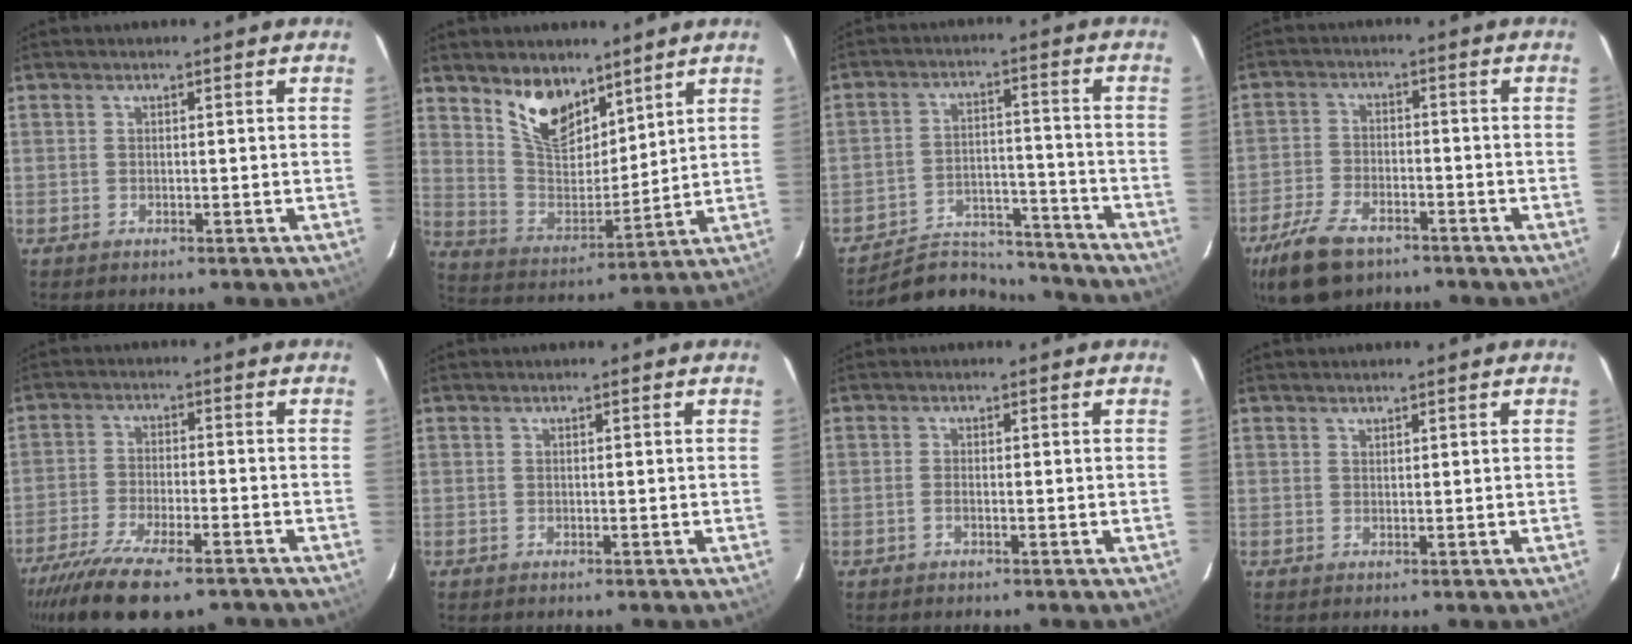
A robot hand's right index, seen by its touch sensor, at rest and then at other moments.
{"total": 12.2, "force": [8.5, 6.1, 6.3], "torque": [-0.120, -0.006, 0.167]}
{"total": 13.5, "force": [-12.6, 4.6, 1.6], "torque": [-0.046, 0.033, -0.181]}
{"total": 11.3, "force": [-7.7, 5.7, 6.0], "torque": [-0.155, -0.008, -0.142]}
{"total": 18.0, "force": [-13.6, 5.2, 10.7], "torque": [-0.219, -0.051, -0.224]}
{"total": 0.0}
{"total": 0.8, "force": [-0.5, 0.2, 0.6], "torque": [-0.015, 0.000, -0.010]}
{"total": 0.6, "force": [0.5, 0.2, 0.0], "torque": [0.000, 0.001, 0.011]}